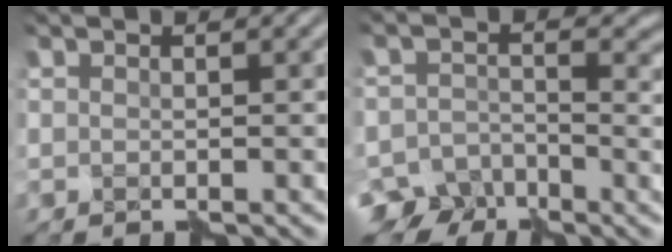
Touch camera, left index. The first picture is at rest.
{"total": 7.7, "force": [-4.8, 5.3, 2.7], "torque": [-0.036, -0.011, -0.085]}